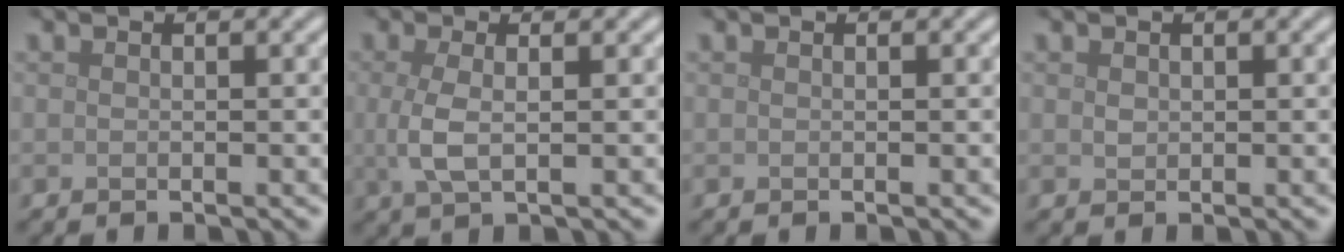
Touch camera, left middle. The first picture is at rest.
{"total": 2.7, "force": [0.1, 1.0, 2.5], "torque": [-0.061, -0.003, 0.001]}
{"total": 0.0}
{"total": 0.7, "force": [0.3, 0.5, 0.3], "torque": [-0.008, -0.001, 0.007]}